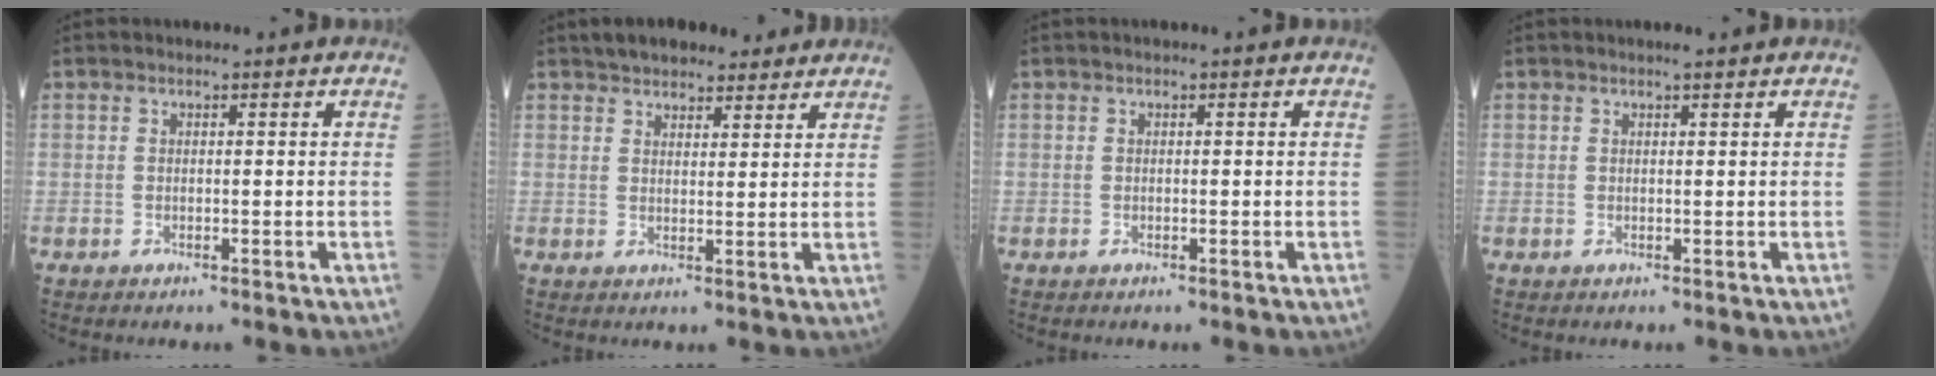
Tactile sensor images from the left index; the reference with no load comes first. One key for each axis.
{"total": 8.9, "fx": 7.5, "fy": 3.2, "fz": 3.4, "tx": -0.039, "ty": 0.023, "tz": 0.112}
{"total": 0.0}
{"total": 1.0, "fx": 0.9, "fy": -0.1, "fz": 0.5, "tx": -0.012, "ty": -0.002, "tz": 0.017}